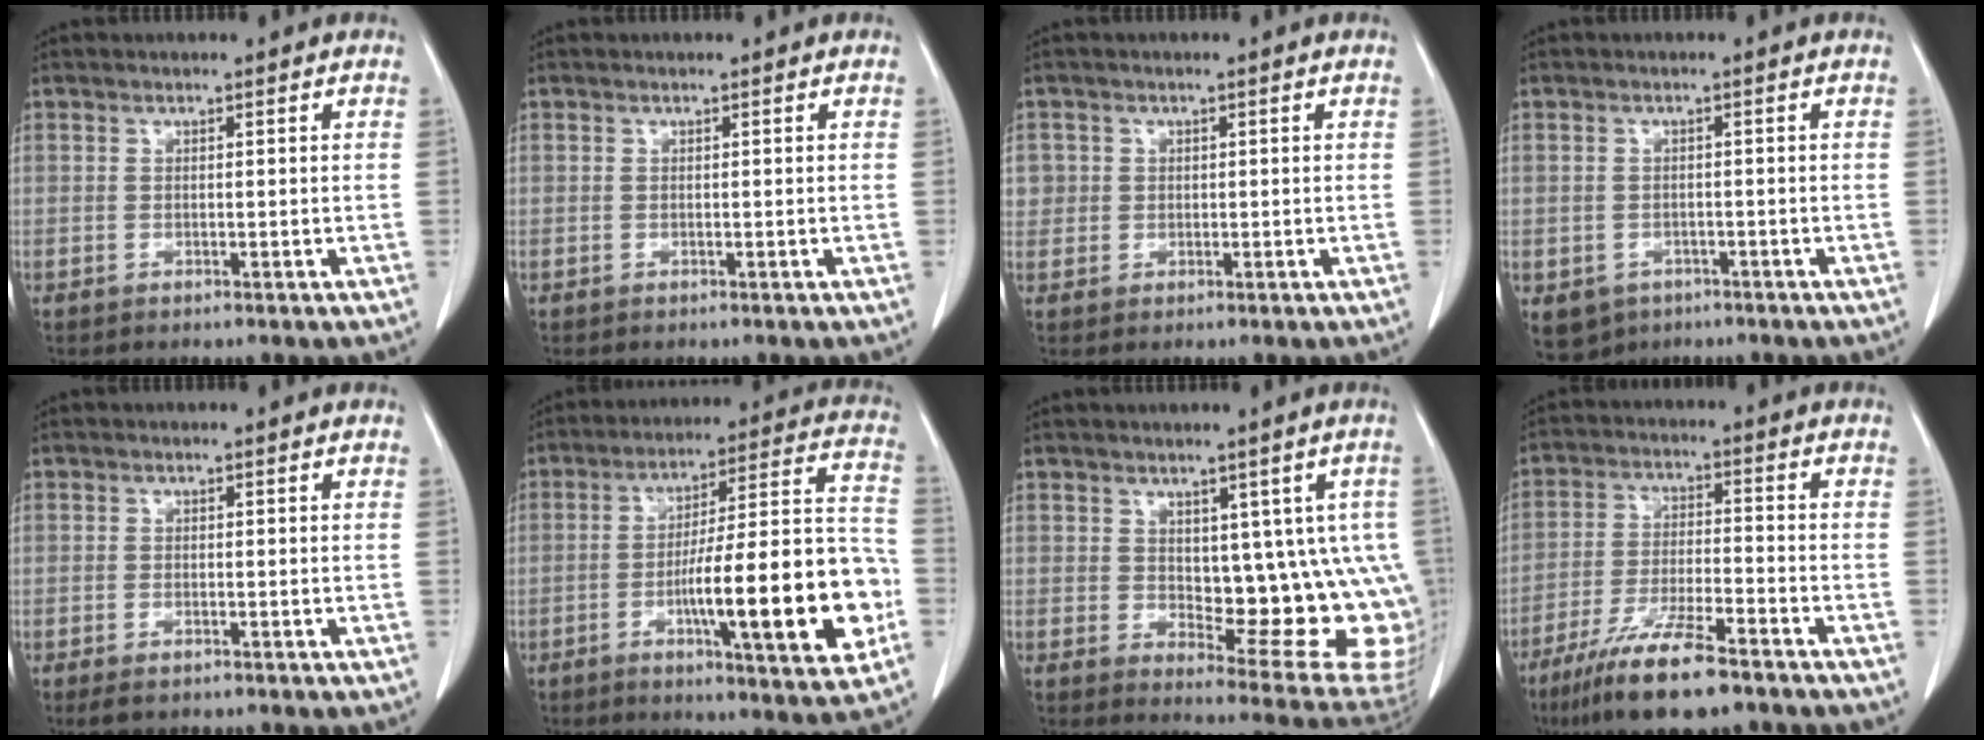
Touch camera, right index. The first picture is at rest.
{"total": 0.0}
{"total": 2.6, "force": [0.6, 2.5, 0.1], "torque": [0.017, 0.003, 0.008]}
{"total": 5.4, "force": [-2.9, 4.4, 1.2], "torque": [-0.020, 0.002, -0.035]}
{"total": 2.3, "force": [-1.6, 0.8, 1.4], "torque": [-0.024, -0.004, -0.017]}
{"total": 21.2, "force": [-5.8, 2.6, 20.2], "torque": [-0.268, 0.016, -0.081]}
{"total": 14.5, "force": [1.0, 6.6, 12.9], "torque": [-0.122, 0.002, 0.030]}
{"total": 12.7, "force": [-9.1, 1.9, 8.7], "torque": [-0.162, -0.030, -0.158]}